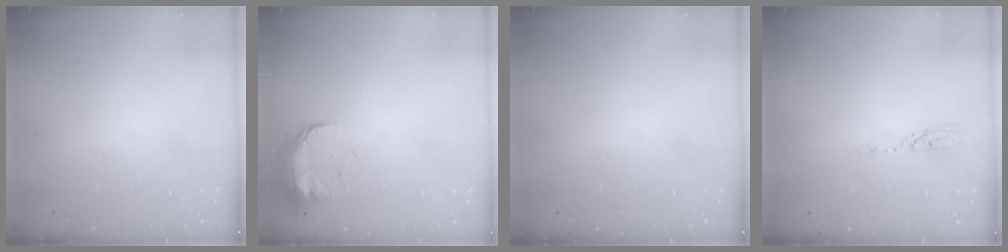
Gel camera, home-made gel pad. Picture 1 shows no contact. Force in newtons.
{"total": 9.2, "press": 9.2, "slide": 0.6}
{"total": 0.0}
{"total": 3.7, "press": 3.7, "slide": 0.3}